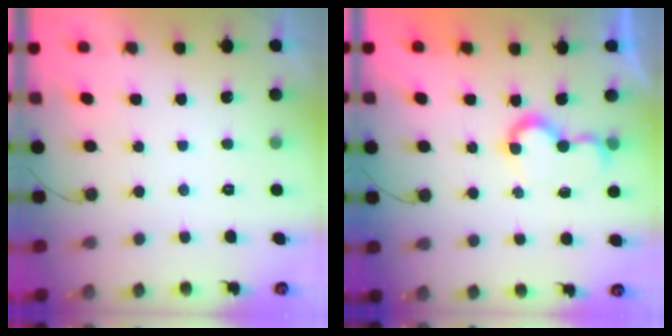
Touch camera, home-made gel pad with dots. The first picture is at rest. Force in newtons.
{"total": 6.6, "press": 6.5, "slide": 0.7}